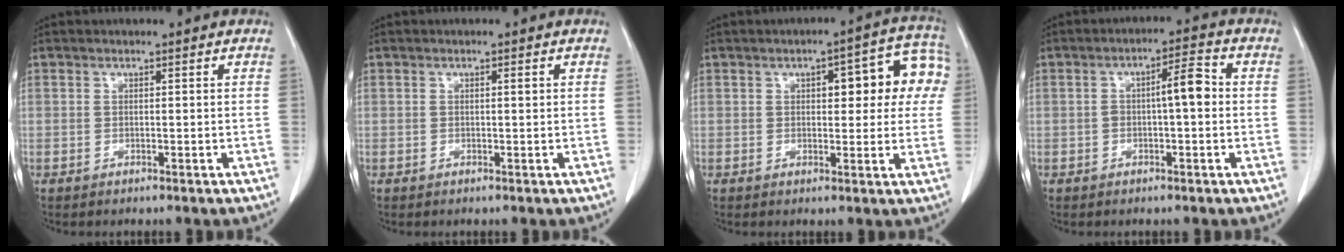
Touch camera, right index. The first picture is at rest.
{"total": 0.7, "force": [0.2, 0.1, 0.6], "torque": [-0.010, 0.001, 0.002]}
{"total": 10.9, "force": [2.8, 3.9, 9.8], "torque": [-0.104, 0.036, 0.031]}
{"total": 5.1, "force": [0.0, 1.0, 5.0], "torque": [-0.079, 0.020, -0.003]}